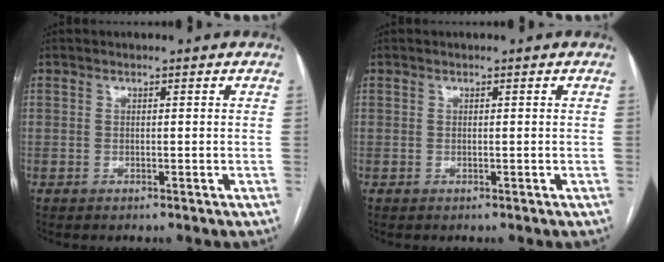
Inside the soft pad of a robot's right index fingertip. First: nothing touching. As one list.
[{"total": 0.0}]